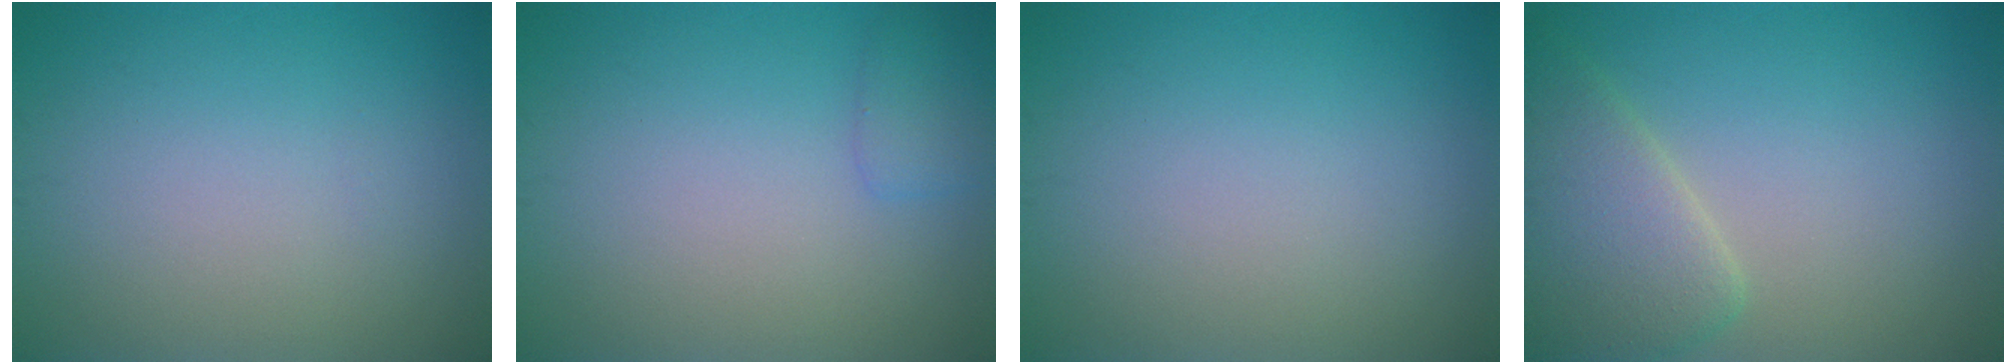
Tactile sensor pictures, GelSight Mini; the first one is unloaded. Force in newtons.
{"total": 1.3, "press": 1.3, "slide": 0.0}
{"total": 0.0}
{"total": 4.9, "press": 4.8, "slide": 0.5}